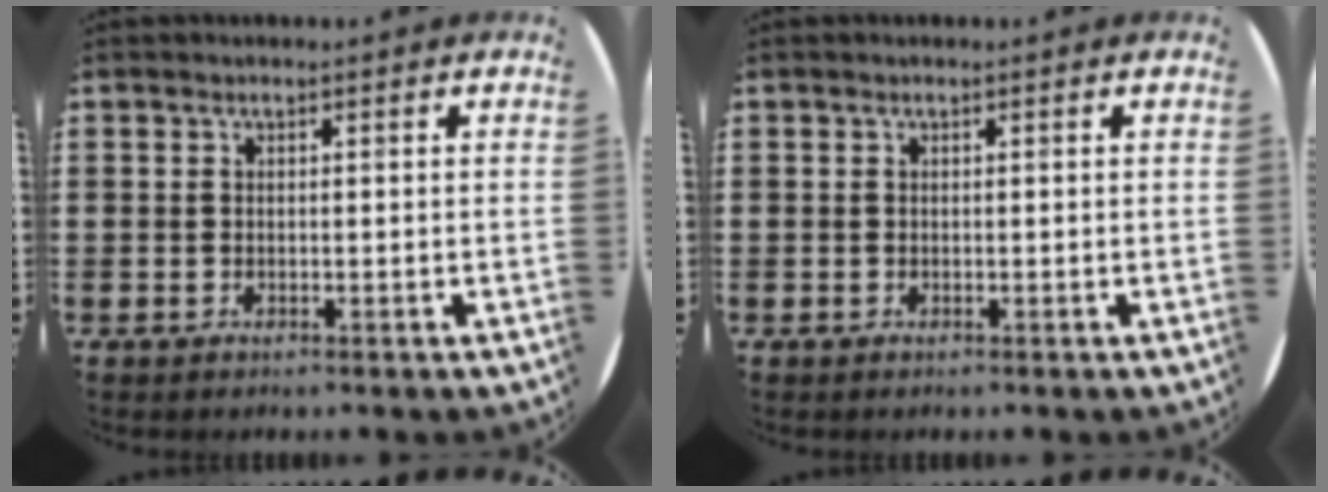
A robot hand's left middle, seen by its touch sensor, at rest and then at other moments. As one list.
[{"total": 0.0}]